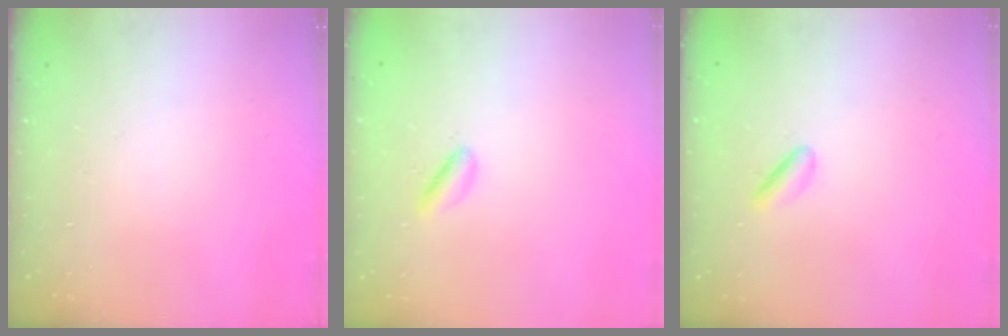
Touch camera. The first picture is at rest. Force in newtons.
{"total": 2.8, "press": 2.6, "slide": 1.1}
{"total": 2.9, "press": 2.6, "slide": 1.2}